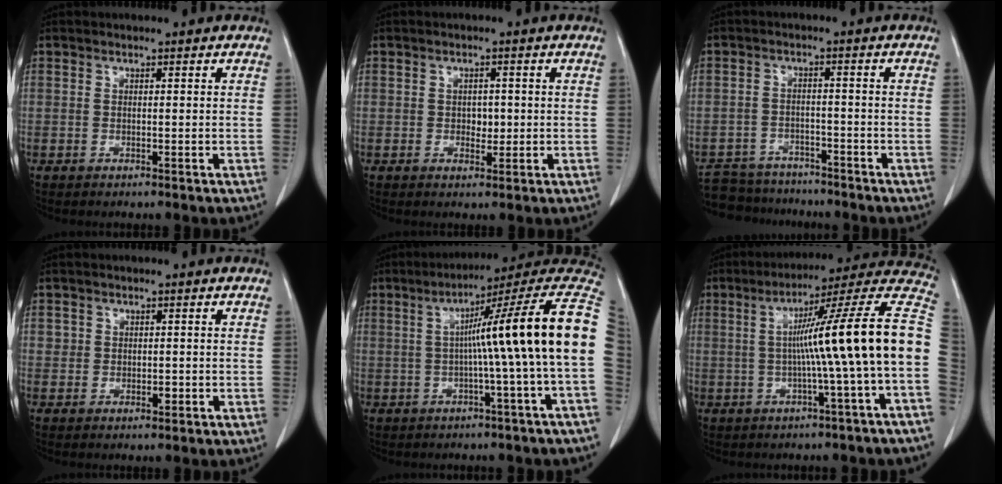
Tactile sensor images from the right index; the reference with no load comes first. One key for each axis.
{"total": 2.1, "fx": -0.1, "fy": 1.5, "fz": 1.5, "tx": -0.020, "ty": 0.001, "tz": 0.002}
{"total": 8.8, "fx": -8.0, "fy": 3.5, "fz": 1.2, "tx": -0.017, "ty": 0.005, "tz": -0.122}
{"total": 1.7, "fx": 0.0, "fy": 1.5, "fz": 0.7, "tx": -0.009, "ty": 0.001, "tz": 0.001}
{"total": 16.6, "fx": 0.8, "fy": -1.5, "fz": 16.5, "tx": -0.210, "ty": 0.035, "tz": 0.002}
{"total": 17.5, "fx": -0.8, "fy": -1.4, "fz": 17.4, "tx": -0.238, "ty": 0.035, "tz": -0.021}